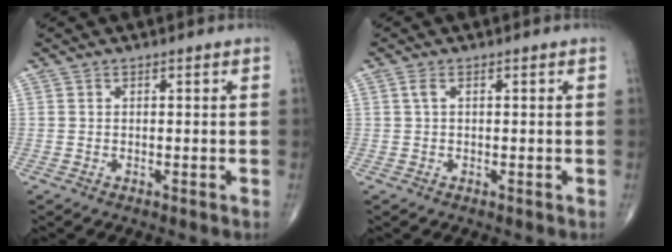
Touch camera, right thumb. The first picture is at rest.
{"total": 1.0, "force": [0.3, 0.3, 0.9], "torque": [-0.025, 0.002, 0.004]}